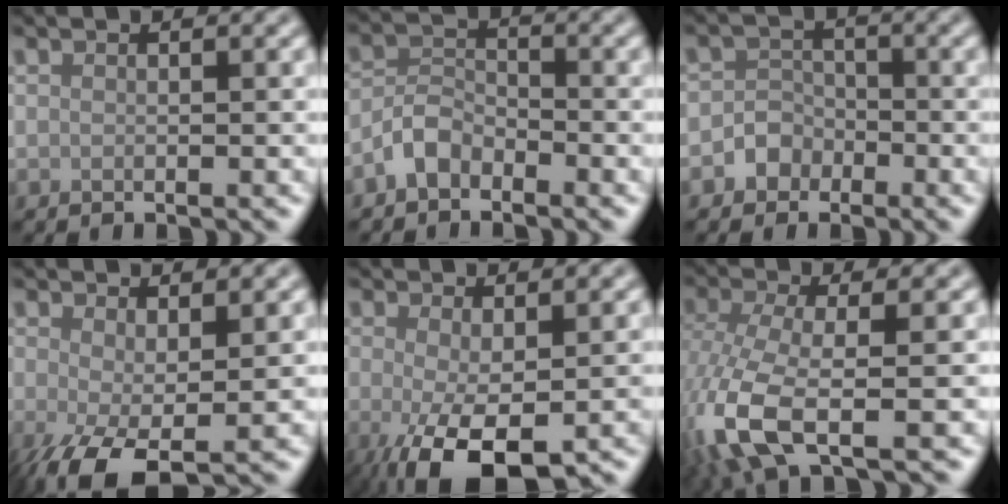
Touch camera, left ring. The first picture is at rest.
{"total": 2.6, "force": [-1.9, 1.4, 1.0], "torque": [-0.018, 0.010, -0.046]}
{"total": 2.2, "force": [-1.1, 1.9, 0.4], "torque": [0.014, 0.010, -0.030]}
{"total": 5.6, "force": [-1.3, 2.4, 4.9], "torque": [-0.104, -0.015, -0.019]}
{"total": 5.7, "force": [-1.9, 2.1, 4.9], "torque": [-0.099, -0.014, -0.032]}
{"total": 7.0, "force": [-2.9, 2.4, 5.9], "torque": [-0.149, -0.013, -0.068]}